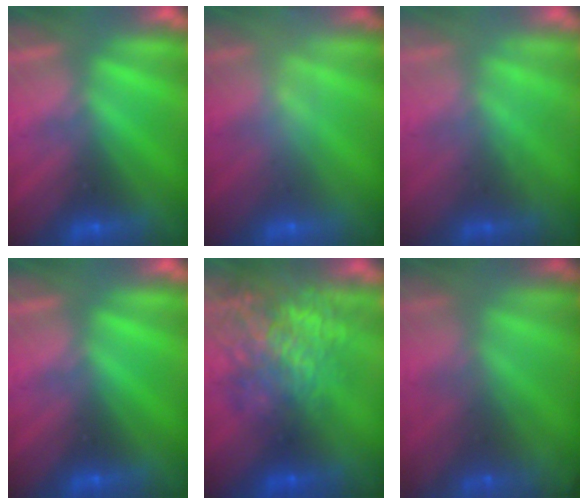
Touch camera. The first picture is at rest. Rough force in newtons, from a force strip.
{"total": 2.3}
{"total": 2.1}
{"total": 0.0}
{"total": 5.8}
{"total": 6.9}